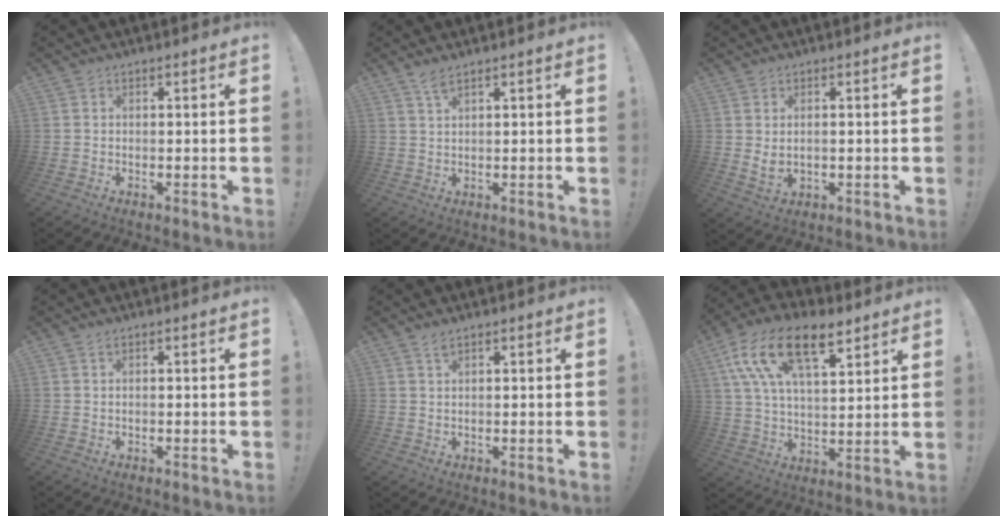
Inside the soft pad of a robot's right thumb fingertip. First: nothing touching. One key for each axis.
{"total": 2.6, "fx": 1.9, "fy": 0.3, "fz": 1.8, "tx": -0.039, "ty": -0.006, "tz": 0.034}
{"total": 3.3, "fx": 1.2, "fy": 1.3, "fz": 2.8, "tx": -0.043, "ty": -0.011, "tz": 0.022}
{"total": 0.6, "fx": 0.2, "fy": -0.1, "fz": 0.5, "tx": -0.010, "ty": 0.001, "tz": 0.003}
{"total": 1.7, "fx": 1.2, "fy": 0.3, "fz": 1.1, "tx": -0.023, "ty": 0.000, "tz": 0.021}
{"total": 18.3, "fx": 10.0, "fy": 8.6, "fz": 12.6, "tx": -0.240, "ty": -0.039, "tz": 0.179}